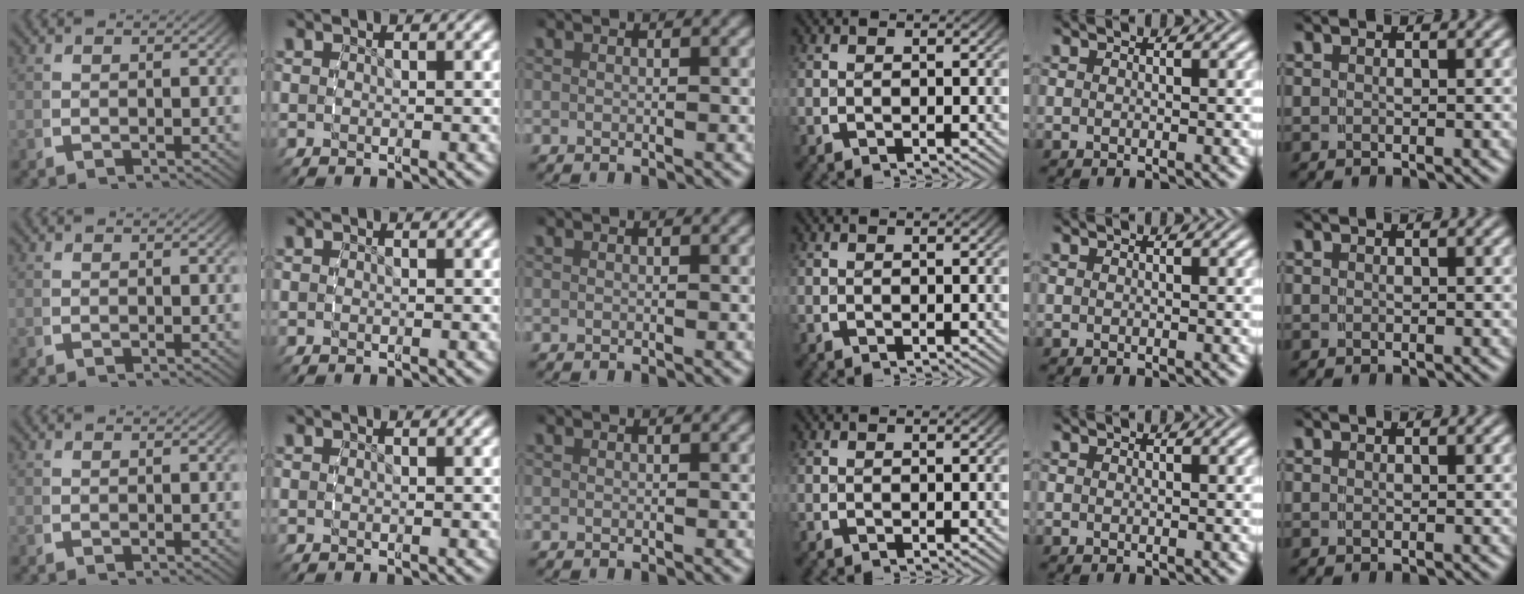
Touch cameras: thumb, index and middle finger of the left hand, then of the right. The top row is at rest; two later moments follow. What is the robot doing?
{"motion": "reach", "object": "shorts"}